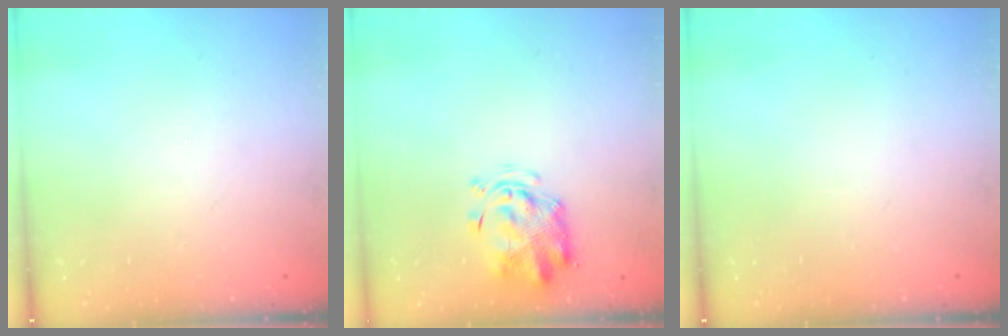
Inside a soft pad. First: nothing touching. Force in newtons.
{"total": 3.4, "press": 3.4, "slide": 0.4}
{"total": 0.0}